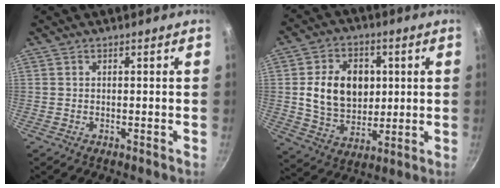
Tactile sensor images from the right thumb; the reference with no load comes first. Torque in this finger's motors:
{"motor_torque": [-0.02, 0.34, 0.61, -0.45, 0.20]}